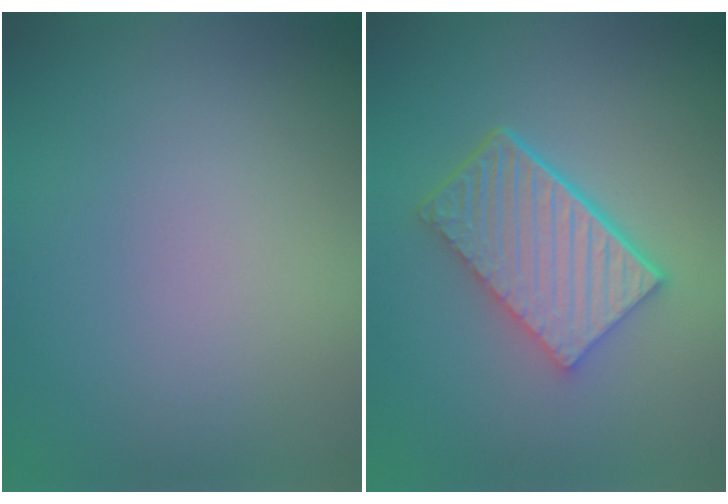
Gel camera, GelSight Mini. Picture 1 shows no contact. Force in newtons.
{"total": 6.2, "press": 4.5, "slide": 4.2}